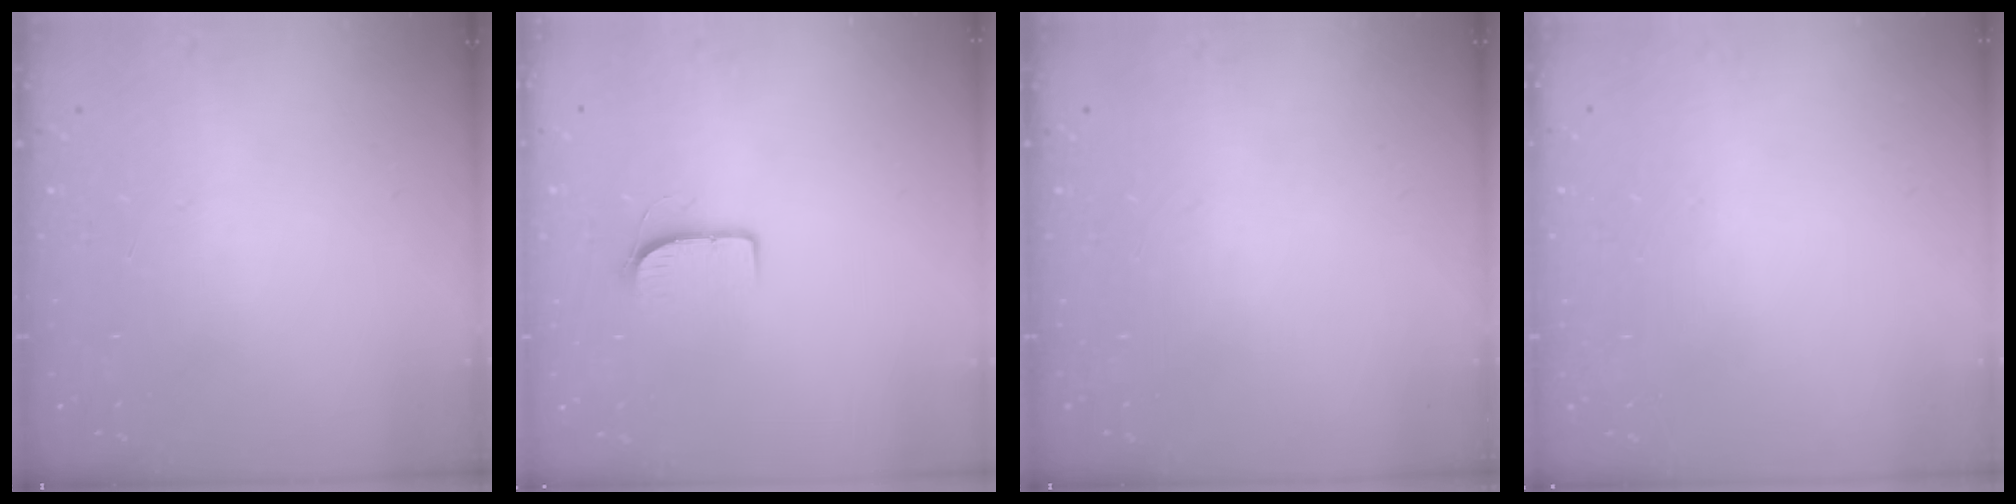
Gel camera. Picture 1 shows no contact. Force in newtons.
{"total": 7.0, "press": 7.0, "slide": 0.5}
{"total": 0.0}
{"total": 0.0}